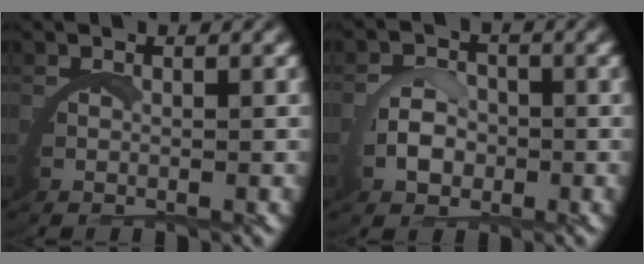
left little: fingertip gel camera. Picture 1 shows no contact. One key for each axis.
{"total": 2.0, "fx": 0.0, "fy": 1.7, "fz": 1.2, "tx": -0.024, "ty": -0.001, "tz": -0.004}